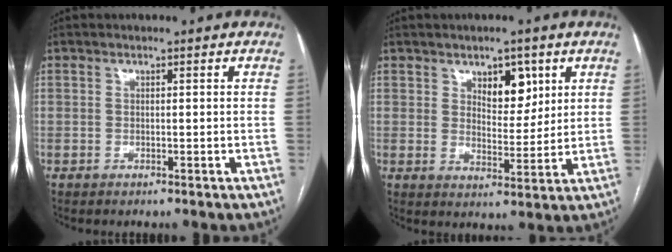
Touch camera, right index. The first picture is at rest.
{"total": 6.1, "force": [3.1, 3.2, 4.2], "torque": [-0.059, 0.000, 0.052]}